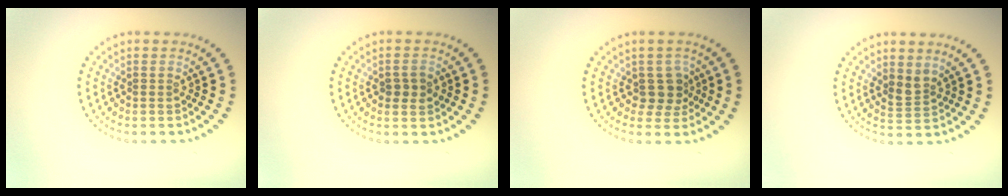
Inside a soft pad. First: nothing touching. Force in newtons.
{"total": 1.6, "press": 1.5, "slide": 0.2}
{"total": 2.3, "press": 1.9, "slide": 1.4}
{"total": 1.7, "press": 1.3, "slide": 1.2}